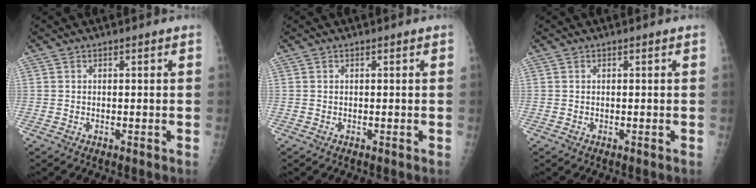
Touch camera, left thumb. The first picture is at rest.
{"total": 0.0}
{"total": 0.0}